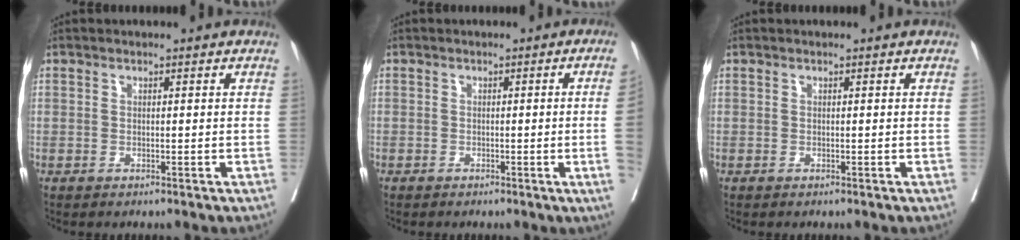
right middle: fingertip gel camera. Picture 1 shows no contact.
{"total": 3.3, "force": [-0.6, -1.2, 3.0], "torque": [-0.038, -0.007, -0.009]}
{"total": 0.0}